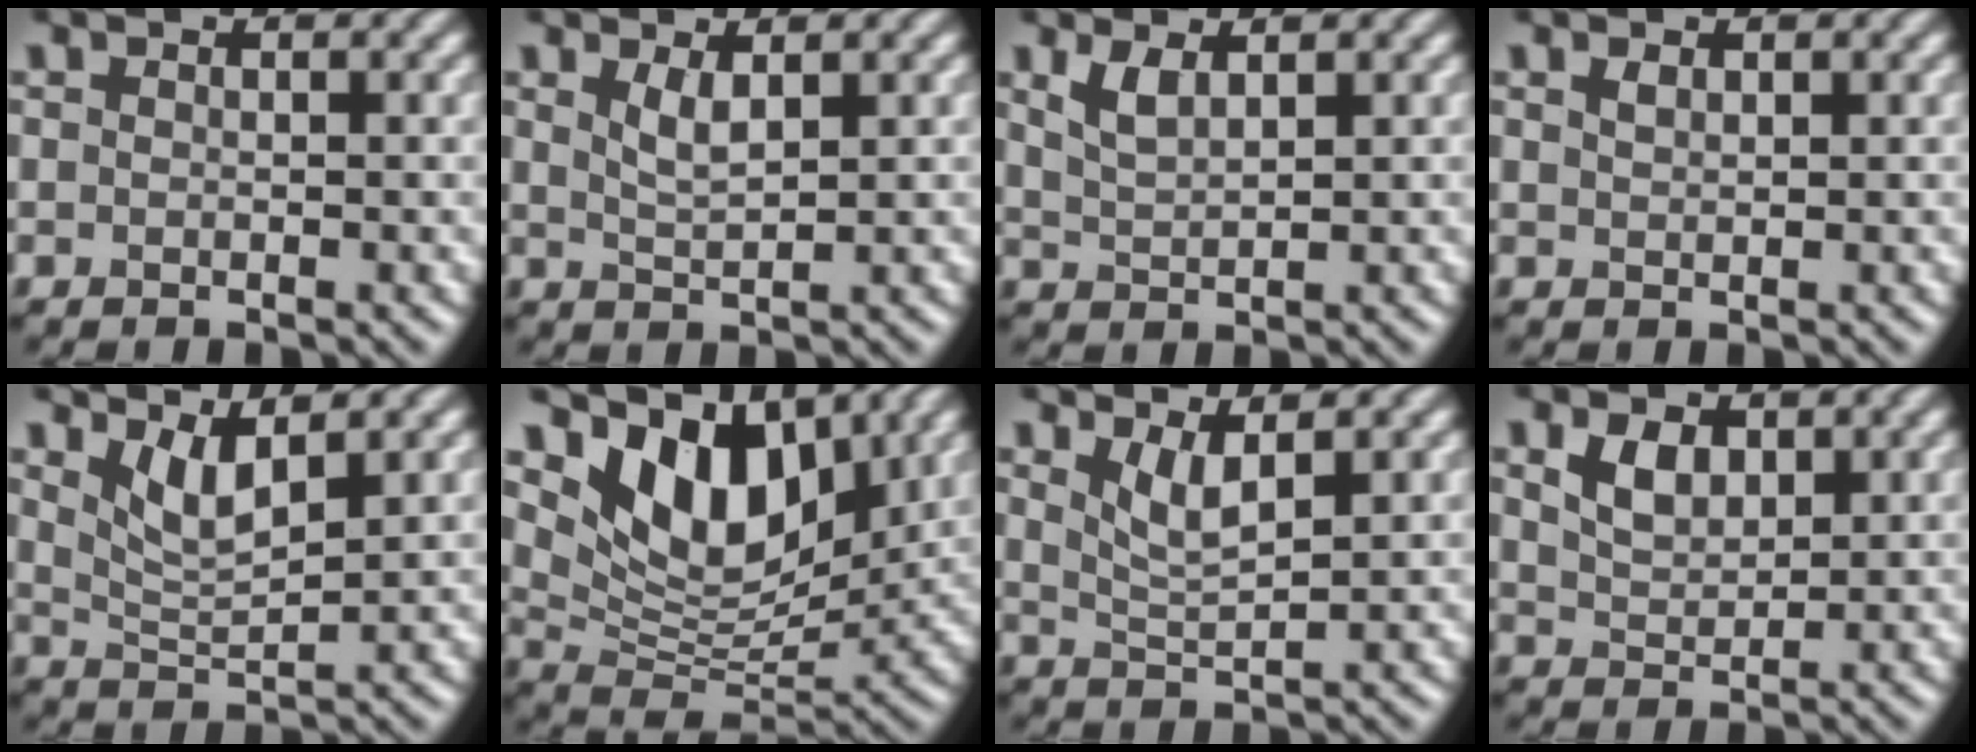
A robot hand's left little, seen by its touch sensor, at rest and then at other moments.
{"total": 1.7, "force": [1.0, 0.4, 1.3], "torque": [-0.029, -0.004, 0.022]}
{"total": 2.1, "force": [1.3, 0.7, 1.4], "torque": [-0.035, -0.002, 0.031]}
{"total": 0.8, "force": [0.6, 0.4, 0.4], "torque": [-0.011, -0.001, 0.013]}
{"total": 3.0, "force": [1.9, 0.7, 2.2], "torque": [-0.045, -0.011, 0.043]}
{"total": 8.9, "force": [4.9, 5.0, 5.5], "torque": [-0.098, -0.009, 0.085]}
{"total": 2.5, "force": [1.5, 0.6, 1.9], "torque": [-0.039, -0.010, 0.033]}
{"total": 2.7, "force": [1.4, 1.7, 1.7], "torque": [-0.038, 0.001, 0.029]}